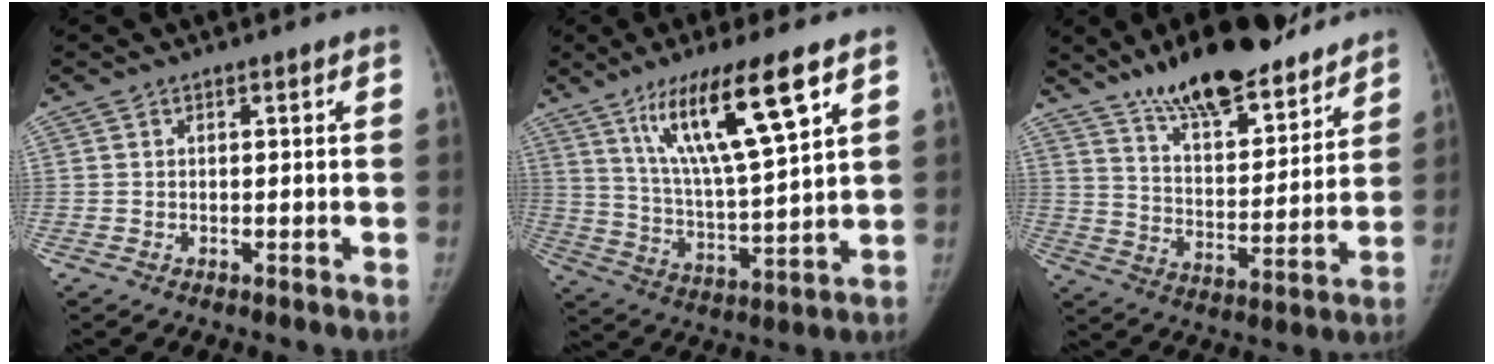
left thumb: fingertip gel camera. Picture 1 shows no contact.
{"total": 17.2, "force": [9.2, 2.7, 14.3], "torque": [-0.249, -0.041, 0.173]}
{"total": 21.0, "force": [16.4, 6.6, 11.4], "torque": [-0.138, -0.080, 0.264]}